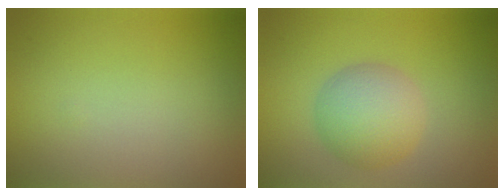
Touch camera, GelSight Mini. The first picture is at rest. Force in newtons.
{"total": 4.7, "press": 4.7, "slide": 0.1}